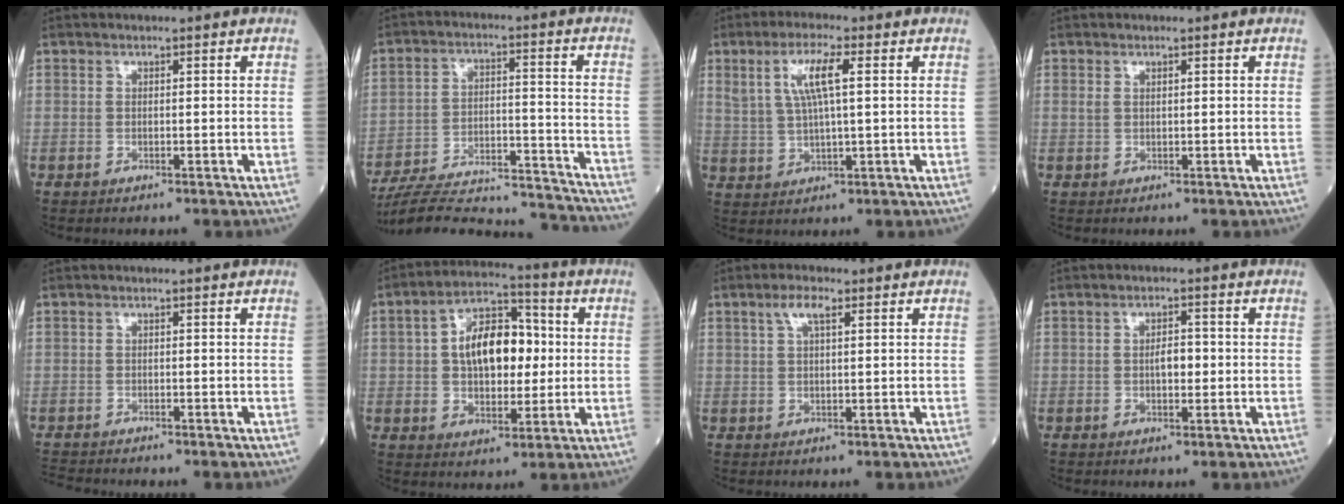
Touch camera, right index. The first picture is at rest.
{"total": 22.5, "force": [-21.5, 1.9, 6.3], "torque": [-0.094, 0.004, -0.306]}
{"total": 6.7, "force": [2.3, 1.0, 6.2], "torque": [-0.130, 0.011, 0.050]}
{"total": 0.7, "force": [0.4, 0.3, 0.5], "torque": [-0.015, 0.011, 0.011]}
{"total": 2.2, "force": [-2.1, -0.5, 0.1], "torque": [-0.006, -0.011, -0.038]}
{"total": 11.8, "force": [1.3, 6.2, 9.9], "torque": [-0.176, 0.026, 0.025]}
{"total": 3.1, "force": [1.7, 0.7, 2.6], "torque": [-0.056, 0.011, 0.034]}
{"total": 2.7, "force": [-0.1, 1.1, 2.5], "torque": [-0.042, 0.004, 0.001]}